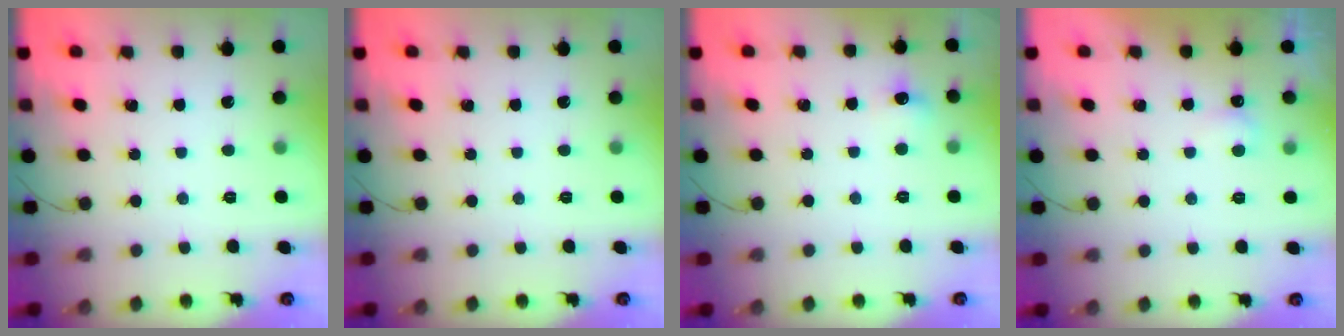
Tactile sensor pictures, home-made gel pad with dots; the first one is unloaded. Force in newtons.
{"total": 0.0}
{"total": 6.0, "press": 5.7, "slide": 1.7}
{"total": 2.5, "press": 2.4, "slide": 0.5}